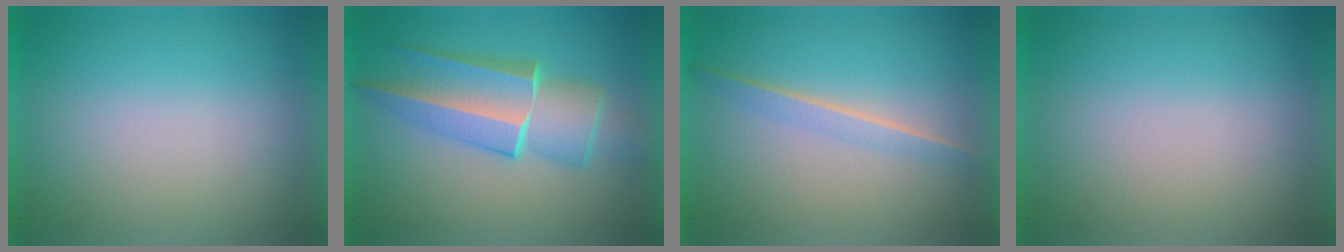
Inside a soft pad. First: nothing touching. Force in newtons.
{"total": 5.8}
{"total": 1.4}
{"total": 0.0}